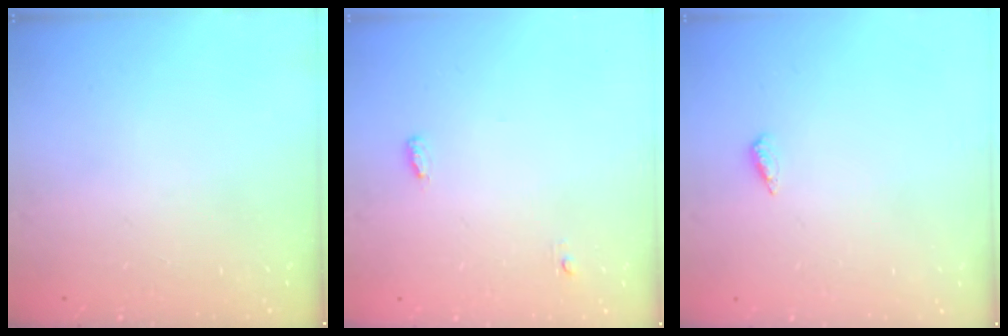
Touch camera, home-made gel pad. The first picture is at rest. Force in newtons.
{"total": 3.9, "press": 3.8, "slide": 1.0}
{"total": 2.6, "press": 2.2, "slide": 1.3}